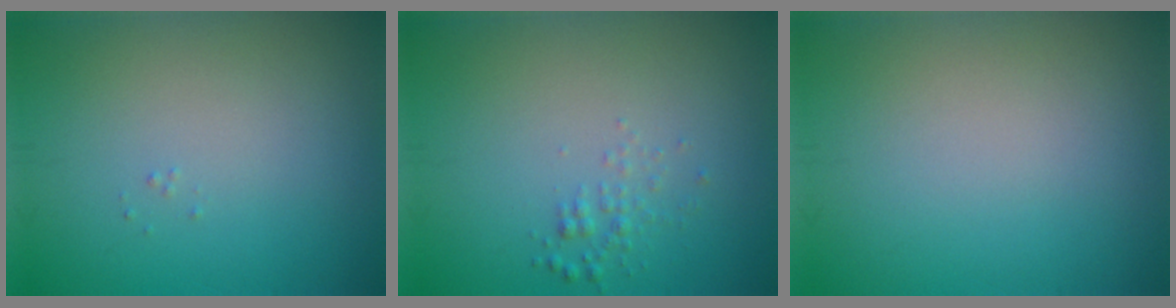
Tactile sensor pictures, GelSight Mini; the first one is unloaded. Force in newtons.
{"total": 1.1, "press": 1.1, "slide": 0.0}
{"total": 0.0}